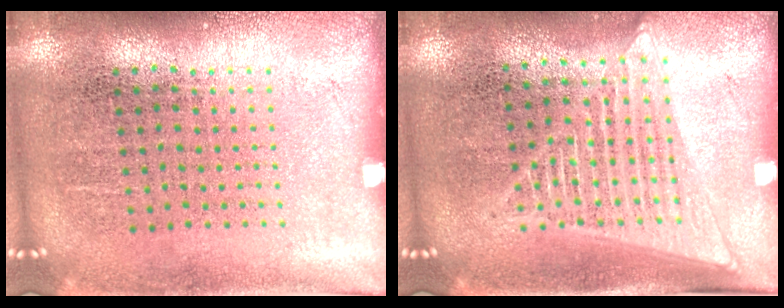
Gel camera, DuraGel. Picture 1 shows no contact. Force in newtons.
{"total": 1.6, "press": 1.5, "slide": 0.6}